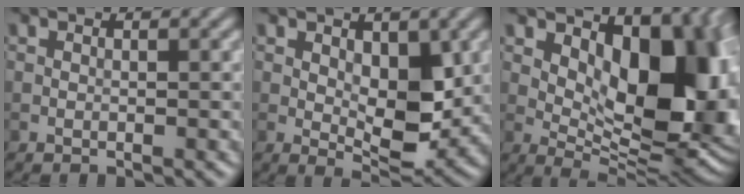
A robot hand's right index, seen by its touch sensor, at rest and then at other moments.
{"total": 5.2, "force": [0.6, 2.9, 4.2], "torque": [-0.066, -0.014, 0.017]}
{"total": 13.3, "force": [3.1, 7.0, 10.9], "torque": [-0.121, -0.003, 0.056]}